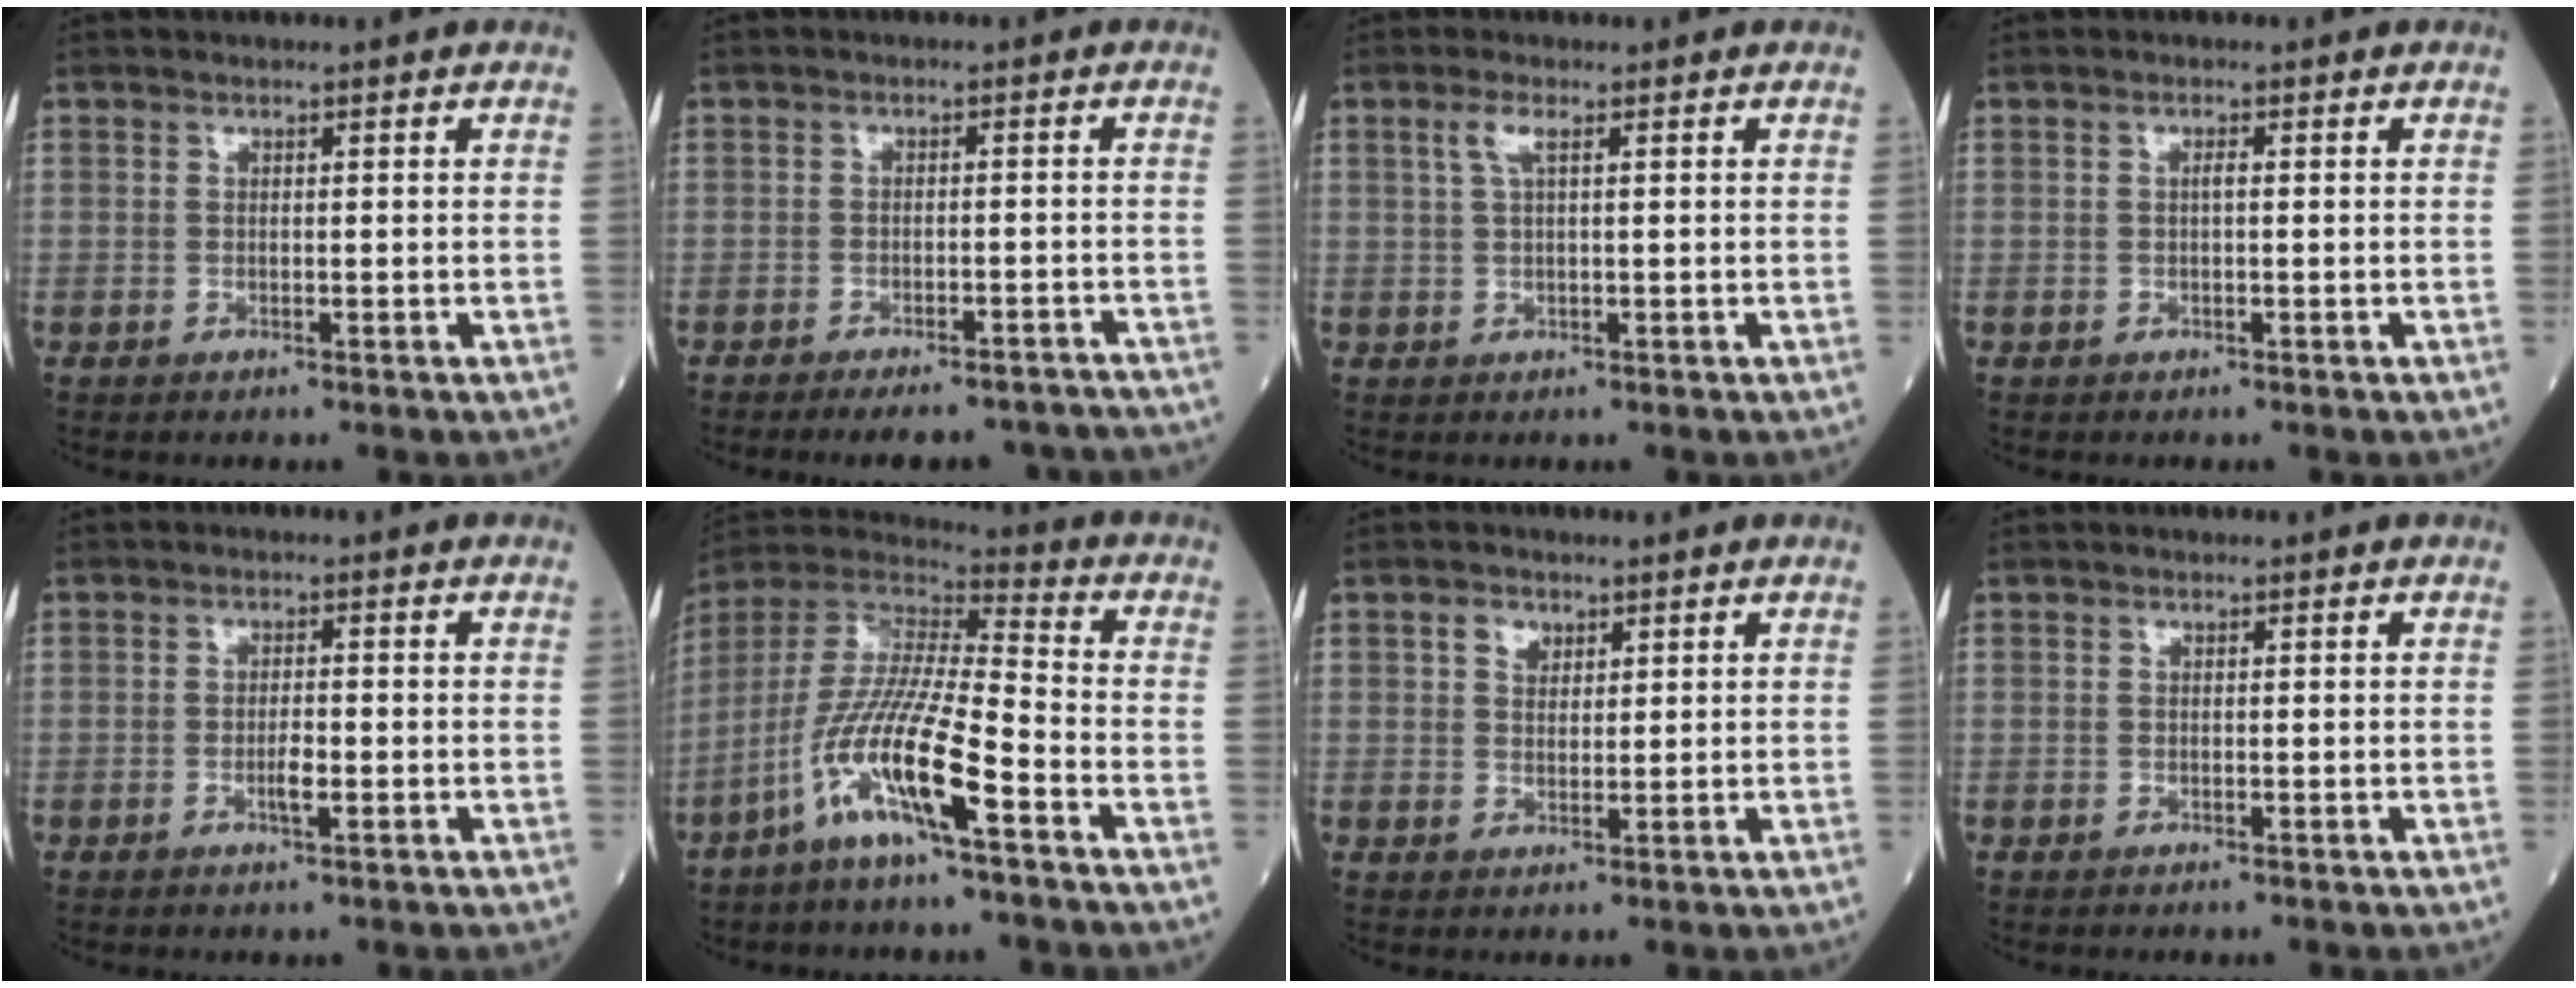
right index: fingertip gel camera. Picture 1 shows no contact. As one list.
[{"total": 10.5, "force": [-9.7, 2.4, 3.3], "torque": [-0.032, 0.008, -0.110]}, {"total": 2.2, "force": [0.9, 0.3, 2.0], "torque": [-0.052, 0.009, 0.020]}, {"total": 0.7, "force": [0.0, 0.0, 0.7], "torque": [-0.013, 0.001, -0.001]}, {"total": 2.3, "force": [-0.8, 0.4, 2.1], "torque": [-0.038, 0.001, -0.013]}, {"total": 14.4, "force": [-7.2, 1.0, 12.4], "torque": [-0.262, -0.018, -0.143]}, {"total": 2.4, "force": [1.3, 1.7, 1.1], "torque": [-0.022, 0.004, 0.023]}, {"total": 0.0}]